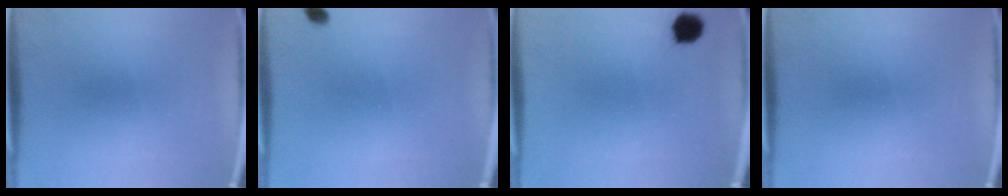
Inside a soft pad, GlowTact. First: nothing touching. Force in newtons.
{"total": 1.1}
{"total": 4.4}
{"total": 0.0}